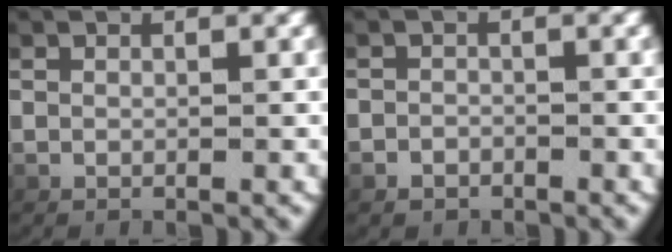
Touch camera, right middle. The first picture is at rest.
{"total": 1.1, "force": [-1.0, 0.4, -0.2], "torque": [0.001, -0.006, -0.014]}